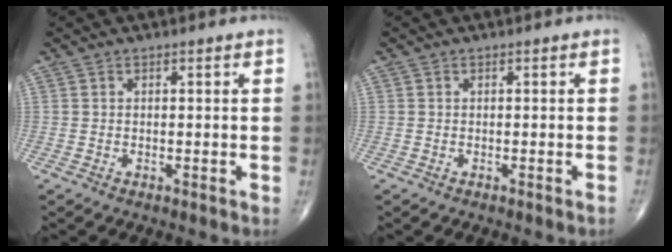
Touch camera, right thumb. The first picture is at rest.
{"total": 0.0}